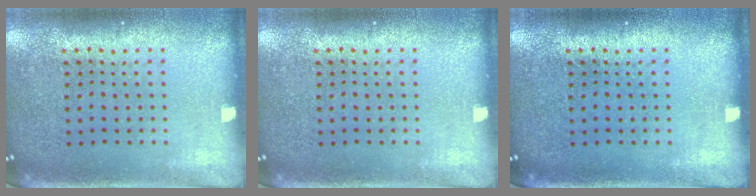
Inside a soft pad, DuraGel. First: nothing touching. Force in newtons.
{"total": 0.0}
{"total": 0.0}